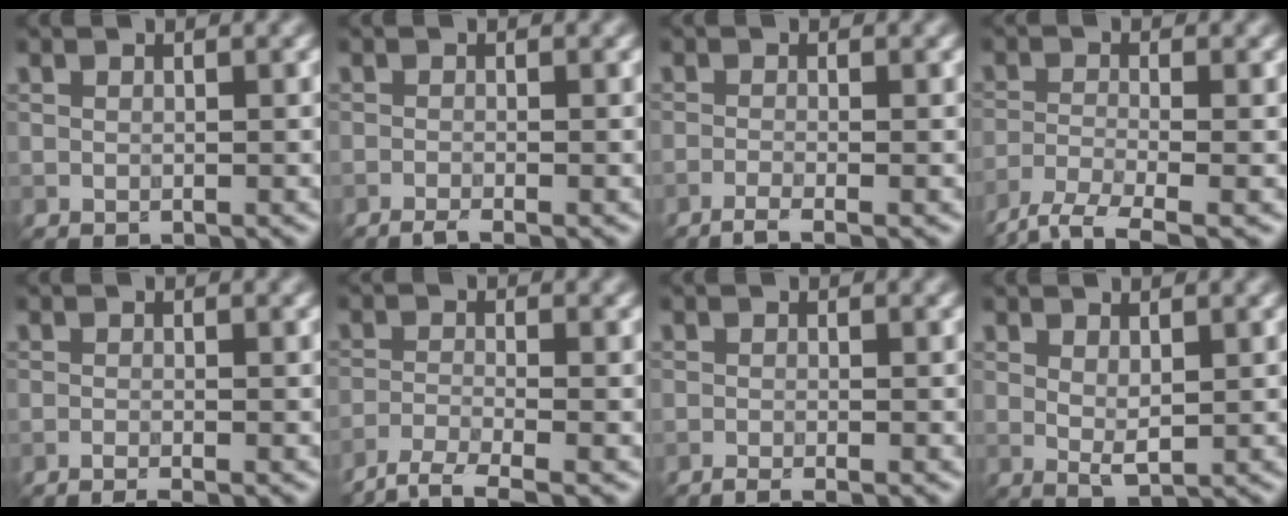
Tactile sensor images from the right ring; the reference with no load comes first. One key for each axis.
{"total": 1.5, "fx": -1.1, "fy": 0.2, "fz": 1.0, "tx": -0.016, "ty": -0.002, "tz": -0.027}
{"total": 2.1, "fx": -1.3, "fy": 0.4, "fz": 1.5, "tx": -0.025, "ty": -0.001, "tz": -0.037}
{"total": 4.6, "fx": -3.7, "fy": 1.0, "fz": 2.6, "tx": -0.057, "ty": -0.011, "tz": -0.079}
{"total": 1.2, "fx": -0.9, "fy": 0.1, "fz": 0.8, "tx": -0.014, "ty": 0.001, "tz": -0.020}
{"total": 4.0, "fx": -3.2, "fy": 0.7, "fz": 2.3, "tx": -0.044, "ty": -0.006, "tz": -0.069}
{"total": 1.5, "fx": -1.1, "fy": 0.3, "fz": 1.0, "tx": -0.012, "ty": -0.001, "tz": -0.021}
{"total": 1.7, "fx": 0.6, "fy": 0.8, "fz": 1.4, "tx": -0.030, "ty": -0.001, "tz": 0.013}